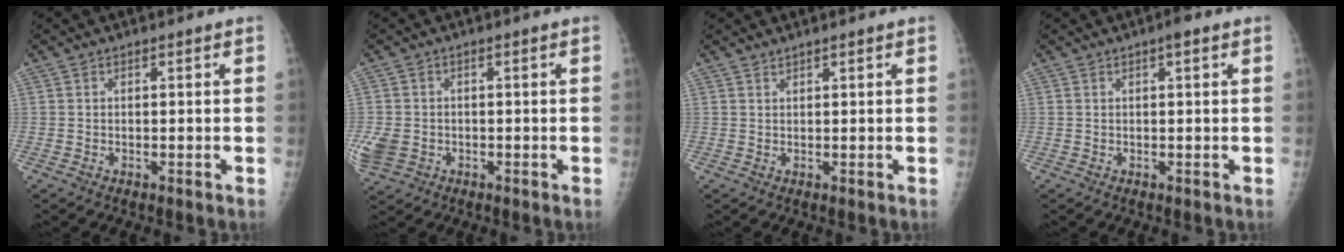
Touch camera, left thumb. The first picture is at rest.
{"total": 5.6, "force": [-1.3, 4.6, 2.8], "torque": [-0.069, 0.000, -0.015]}
{"total": 1.1, "force": [1.0, 0.0, 0.4], "torque": [-0.004, -0.004, 0.020]}
{"total": 1.9, "force": [1.0, 0.4, 1.6], "torque": [-0.024, 0.001, 0.011]}